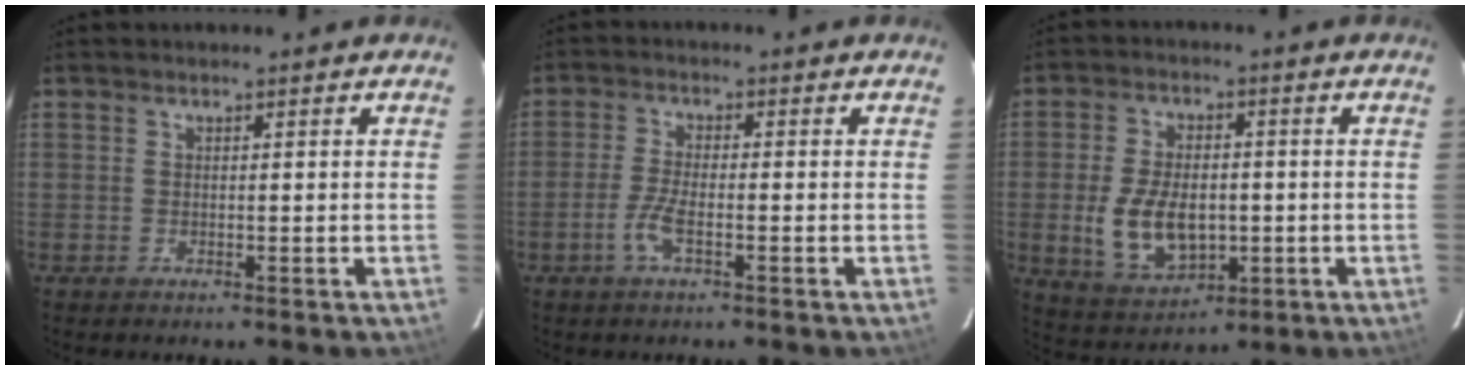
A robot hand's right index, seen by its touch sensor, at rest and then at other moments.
{"total": 4.3, "force": [-2.0, 1.1, 3.6], "torque": [-0.085, -0.001, -0.041]}
{"total": 11.6, "force": [-1.9, 7.0, 9.1], "torque": [-0.192, -0.007, -0.017]}